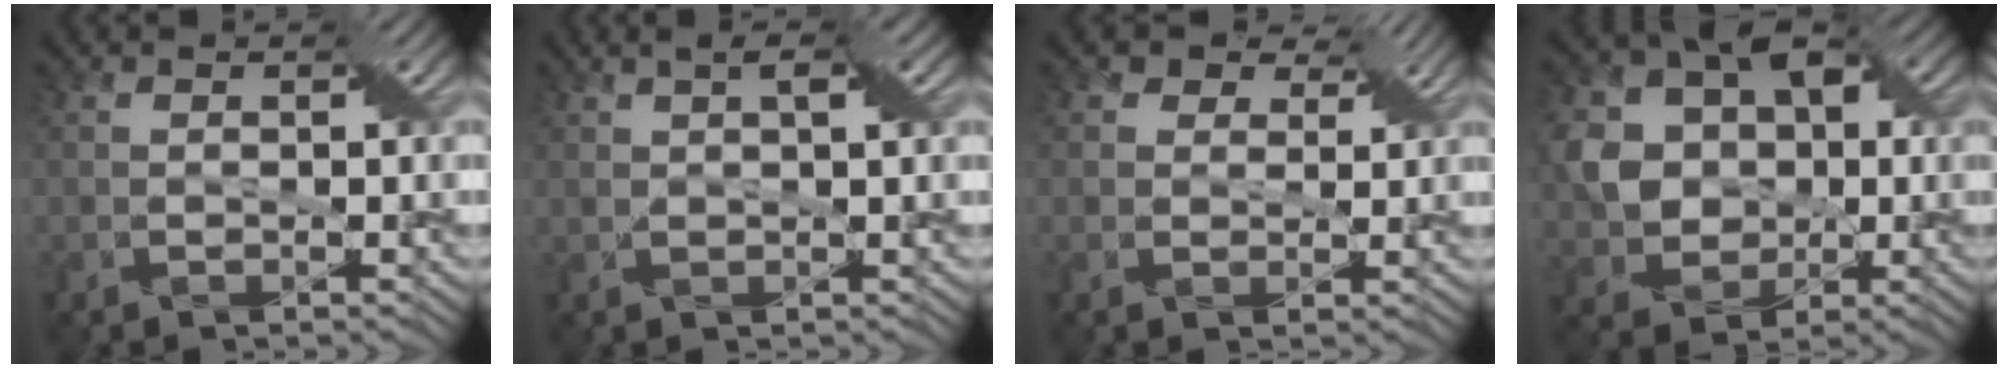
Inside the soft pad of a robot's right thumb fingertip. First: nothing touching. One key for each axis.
{"total": 2.4, "fx": 1.3, "fy": 0.6, "fz": 2.0, "tx": -0.025, "ty": 0.002, "tz": 0.018}
{"total": 5.8, "fx": 4.1, "fy": 3.5, "fz": 2.3, "tx": -0.050, "ty": -0.002, "tz": 0.059}
{"total": 9.0, "fx": 0.4, "fy": 7.7, "fz": 4.7, "tx": -0.107, "ty": -0.005, "tz": 0.002}